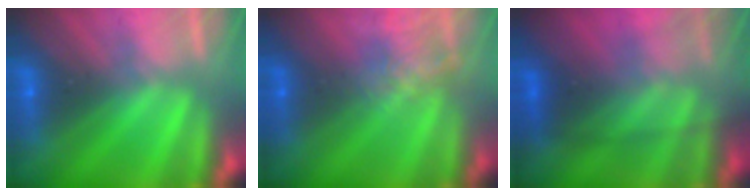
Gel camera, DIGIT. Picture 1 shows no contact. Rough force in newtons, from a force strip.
{"total": 4.6}
{"total": 5.3}